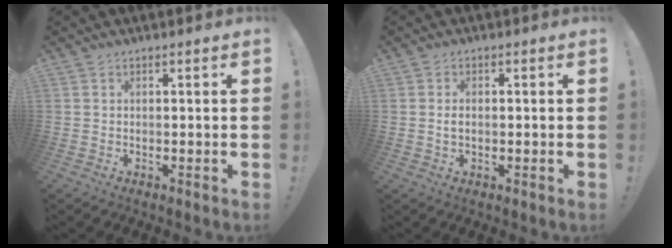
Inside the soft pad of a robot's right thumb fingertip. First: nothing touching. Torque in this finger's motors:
{"motor_torque": [0.13, -0.10, -0.08, 0.16, 0.11]}